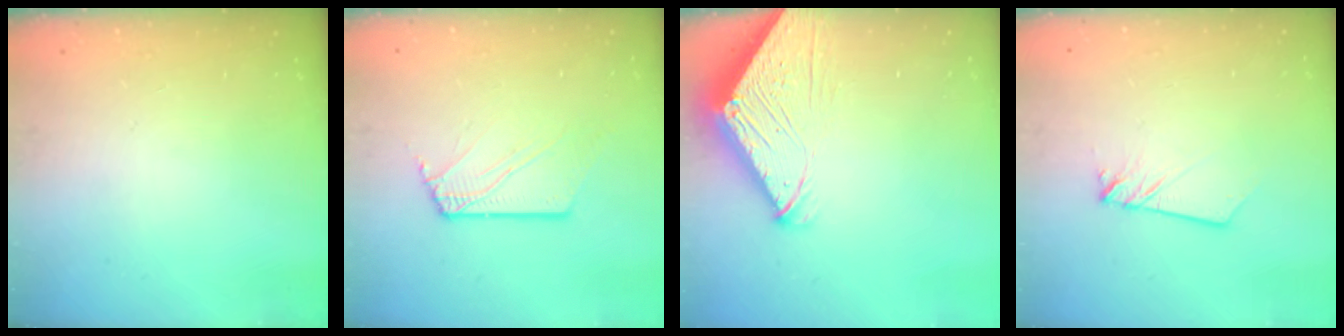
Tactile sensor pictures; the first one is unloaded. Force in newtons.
{"total": 3.3, "press": 3.2, "slide": 0.3}
{"total": 7.1, "press": 7.1, "slide": 0.8}
{"total": 2.0, "press": 2.0, "slide": 0.2}